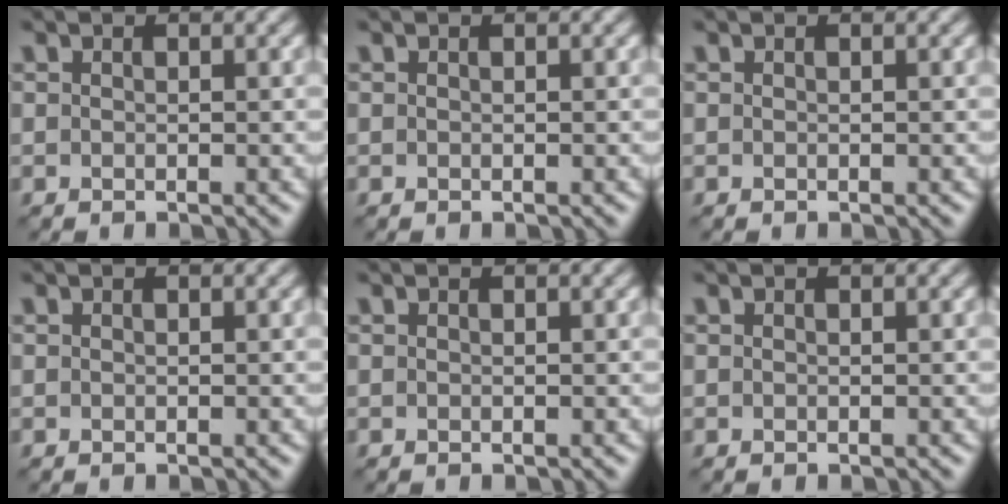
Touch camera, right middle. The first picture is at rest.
{"total": 0.0}
{"total": 0.0}
{"total": 0.0}
{"total": 0.0}
{"total": 0.0}